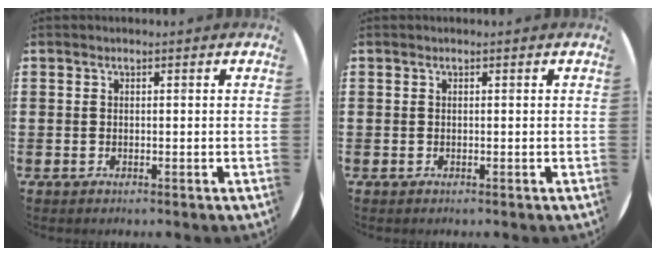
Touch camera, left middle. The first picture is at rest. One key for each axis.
{"total": 0.0}